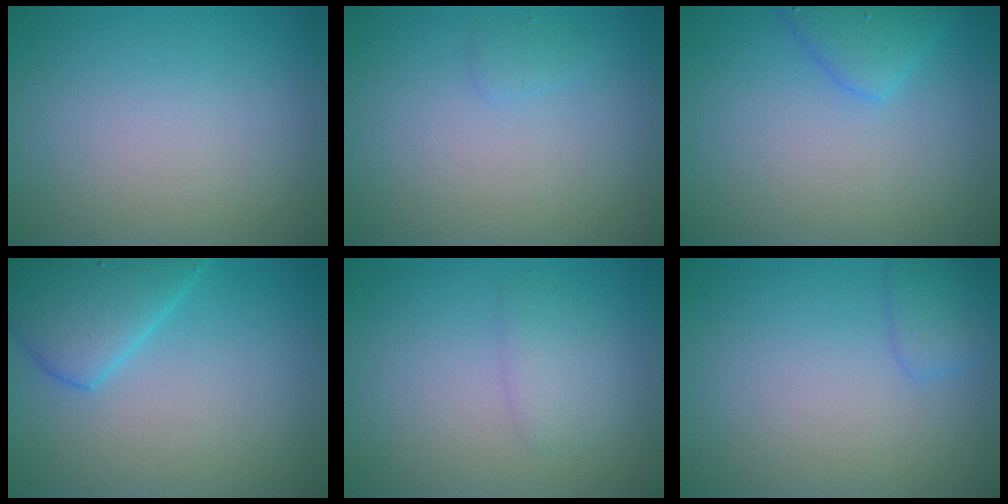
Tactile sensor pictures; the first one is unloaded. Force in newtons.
{"total": 0.8, "press": 0.8, "slide": 0.0}
{"total": 2.5, "press": 2.5, "slide": 0.2}
{"total": 5.0, "press": 5.0, "slide": 0.3}
{"total": 1.6, "press": 1.6, "slide": 0.1}
{"total": 1.6, "press": 1.6, "slide": 0.1}